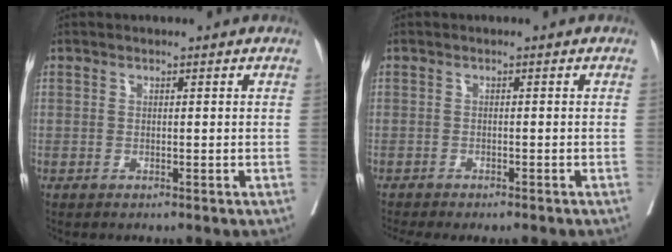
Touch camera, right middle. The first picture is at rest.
{"total": 6.0, "force": [-5.3, 0.8, 2.8], "torque": [-0.025, -0.002, -0.076]}